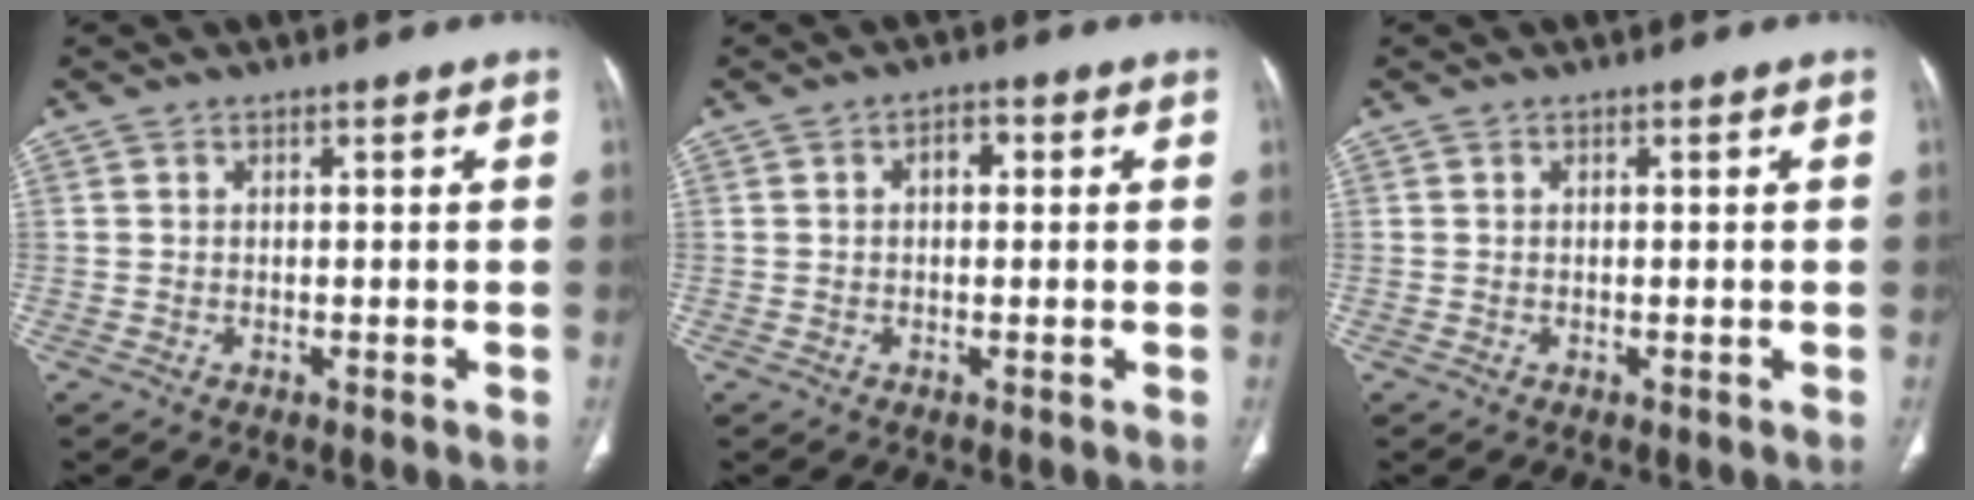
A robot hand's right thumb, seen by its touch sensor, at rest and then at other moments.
{"total": 2.5, "force": [0.5, 1.5, 1.9], "torque": [-0.024, 0.011, 0.004]}
{"total": 0.0}